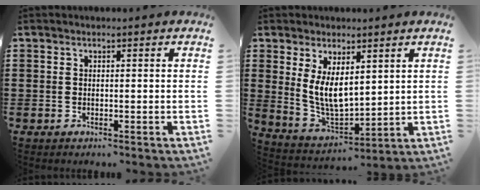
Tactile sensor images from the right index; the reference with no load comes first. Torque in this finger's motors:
{"motor_torque": [0.60, 0.45, 0.44, 0.16]}